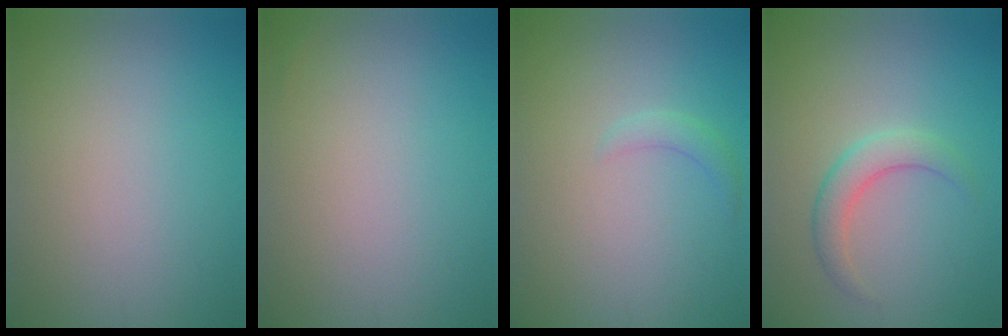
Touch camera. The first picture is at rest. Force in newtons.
{"total": 0.0}
{"total": 1.4, "press": 1.4, "slide": 0.1}
{"total": 2.7, "press": 2.7, "slide": 0.1}